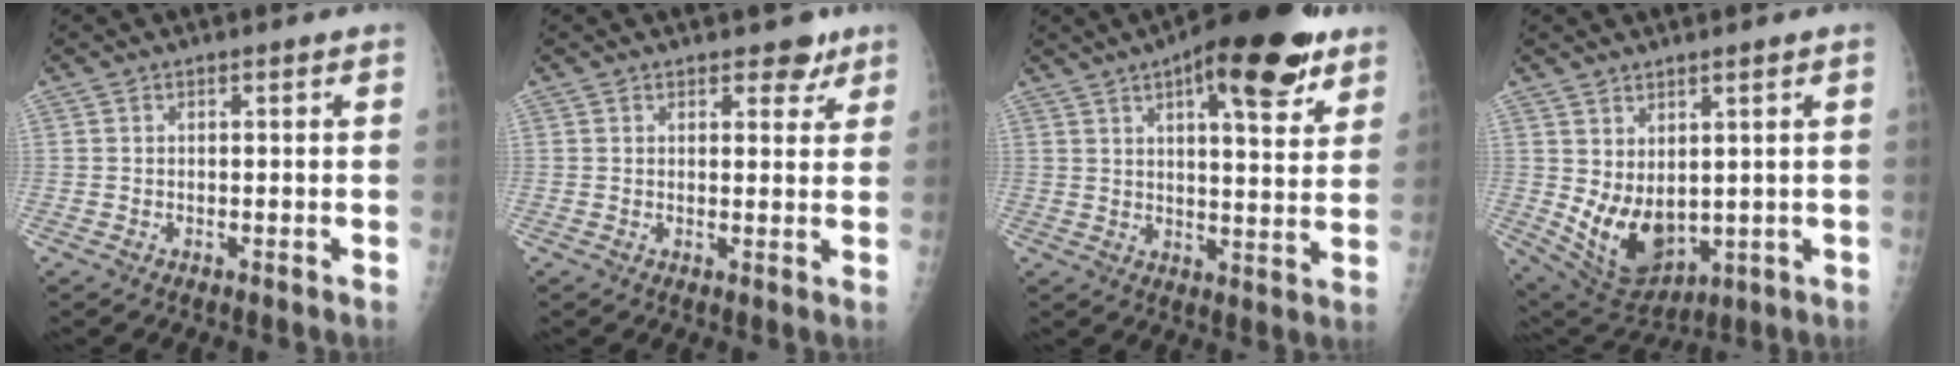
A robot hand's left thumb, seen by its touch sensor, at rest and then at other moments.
{"total": 3.6, "force": [2.6, 2.0, 1.5], "torque": [0.004, -0.013, 0.033]}
{"total": 18.2, "force": [10.0, 5.9, 14.0], "torque": [-0.174, -0.031, 0.139]}
{"total": 10.6, "force": [0.8, 6.4, 8.4], "torque": [-0.127, -0.025, 0.046]}